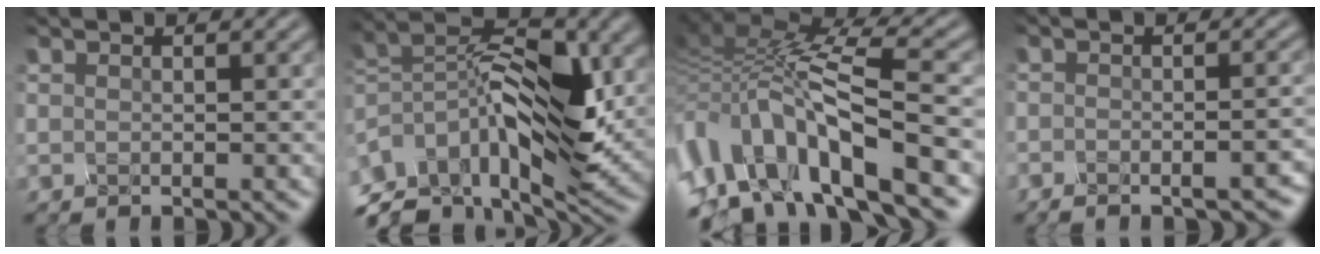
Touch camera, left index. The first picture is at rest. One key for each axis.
{"total": 12.5, "fx": -6.1, "fy": 6.5, "fz": 8.8, "tx": -0.195, "ty": 0.009, "tz": -0.094}
{"total": 12.3, "fx": -4.2, "fy": 4.8, "fz": 10.5, "tx": -0.230, "ty": 0.013, "tz": -0.041}
{"total": 3.0, "fx": -2.7, "fy": 0.3, "fz": 1.2, "tx": -0.015, "ty": -0.004, "tz": -0.017}